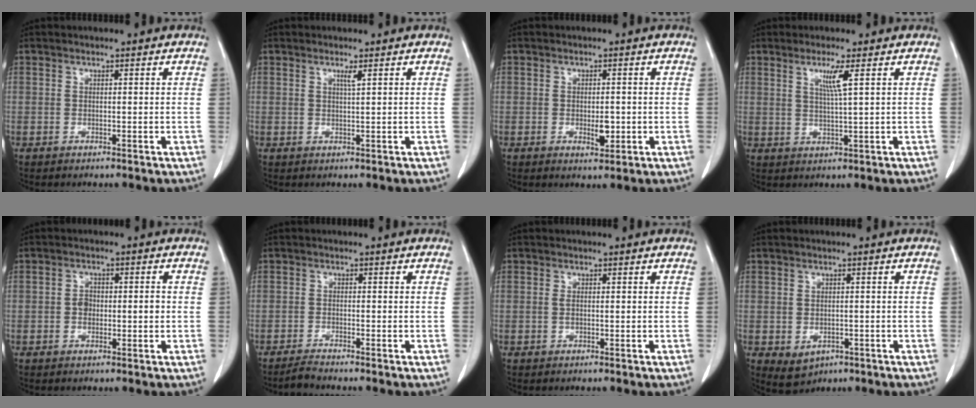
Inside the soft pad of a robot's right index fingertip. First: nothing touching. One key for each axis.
{"total": 1.2, "fx": 0.7, "fy": -0.3, "fz": 0.9, "tx": -0.022, "ty": -0.006, "tz": 0.014}
{"total": 2.4, "fx": -0.4, "fy": 1.1, "fz": 2.1, "tx": -0.035, "ty": -0.002, "tz": -0.001}
{"total": 3.8, "fx": 1.6, "fy": -0.7, "fz": 3.3, "tx": -0.067, "ty": -0.007, "tz": 0.032}
{"total": 2.8, "fx": -0.3, "fy": 1.7, "fz": 2.2, "tx": -0.035, "ty": 0.009, "tz": -0.004}
{"total": 1.7, "fx": -1.6, "fy": -0.4, "fz": 0.3, "tx": -0.011, "ty": -0.008, "tz": -0.033}
{"total": 0.6, "fx": 0.0, "fy": 0.2, "fz": 0.6, "tx": -0.014, "ty": 0.000, "tz": 0.000}
{"total": 3.5, "fx": -1.1, "fy": 2.8, "fz": 1.8, "tx": -0.028, "ty": -0.004, "tz": 0.001}